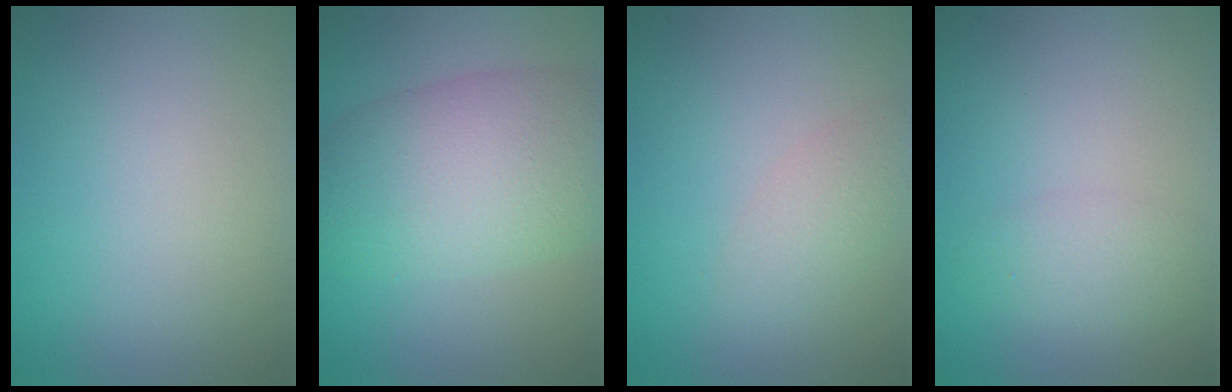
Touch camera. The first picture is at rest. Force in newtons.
{"total": 8.6, "press": 8.6, "slide": 0.3}
{"total": 2.1, "press": 2.1, "slide": 0.1}
{"total": 2.1, "press": 2.1, "slide": 0.1}